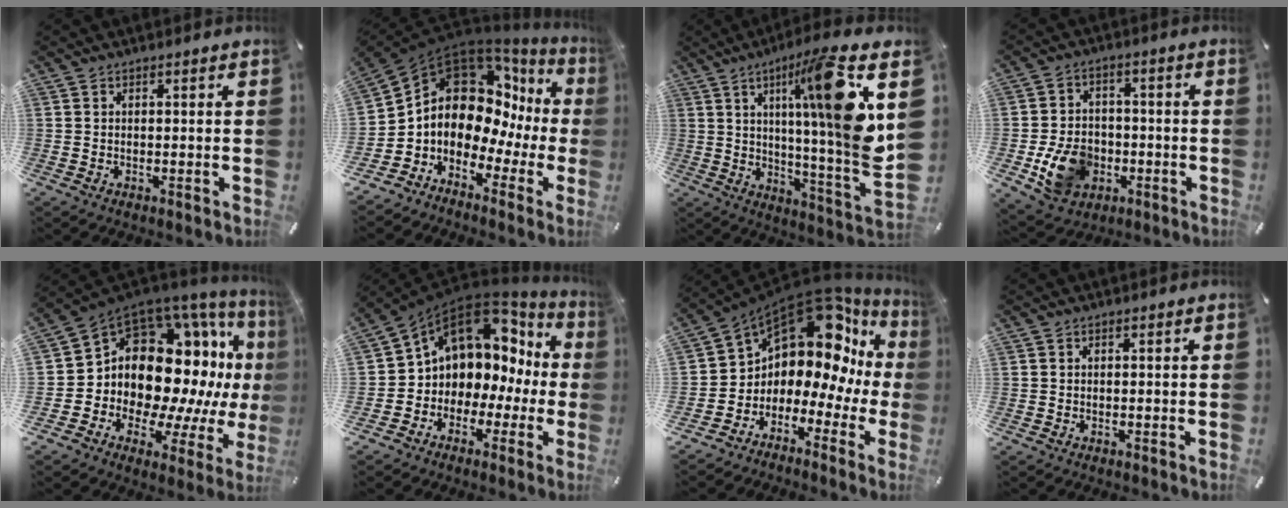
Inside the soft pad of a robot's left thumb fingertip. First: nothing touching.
{"total": 12.4, "force": [3.6, 9.7, 6.8], "torque": [-0.140, -0.059, 0.060]}
{"total": 21.3, "force": [8.5, 1.1, 19.5], "torque": [-0.287, -0.063, 0.107]}
{"total": 11.8, "force": [-3.4, 9.3, 6.4], "torque": [-0.126, 0.018, -0.057]}
{"total": 16.7, "force": [3.1, 13.4, 9.5], "torque": [-0.144, -0.080, 0.079]}
{"total": 9.8, "force": [4.4, 7.9, 3.9], "torque": [-0.084, -0.042, 0.080]}
{"total": 12.9, "force": [6.5, 8.6, 7.2], "torque": [-0.117, -0.079, 0.107]}
{"total": 0.0}